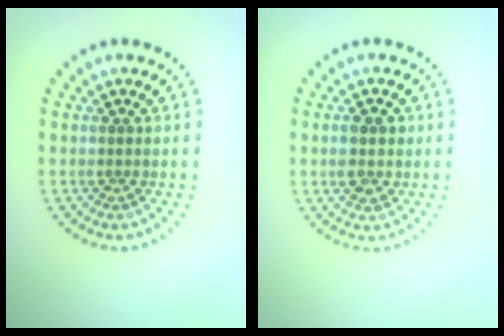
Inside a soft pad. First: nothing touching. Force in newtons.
{"total": 2.1, "press": 2.1, "slide": 0.1}